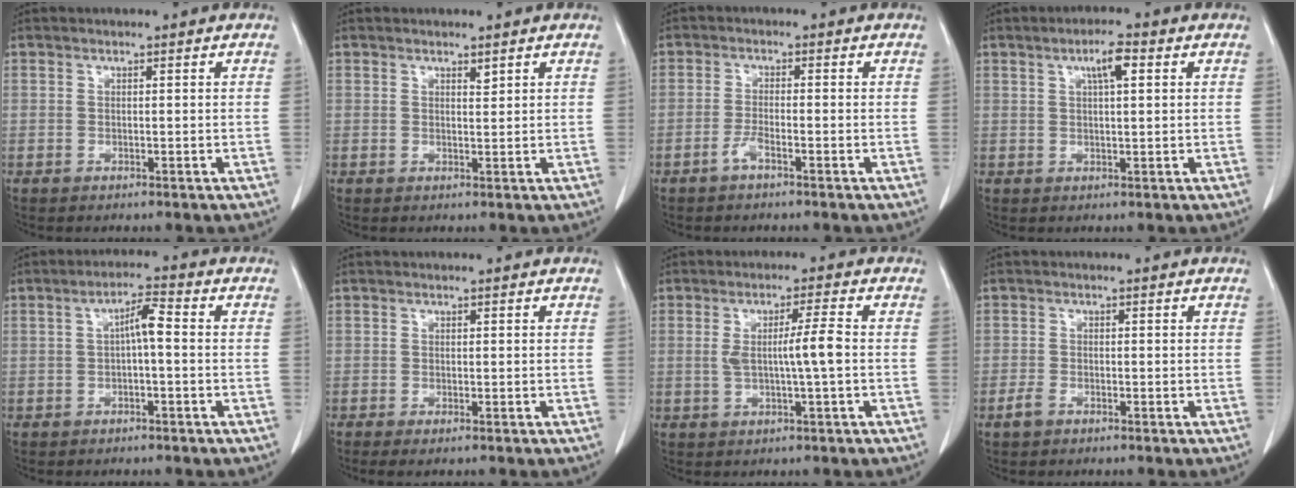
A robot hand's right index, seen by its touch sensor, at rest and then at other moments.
{"total": 0.9, "force": [0.7, 0.2, 0.5], "torque": [-0.013, -0.006, 0.012]}
{"total": 2.1, "force": [-1.4, 0.1, 1.7], "torque": [-0.036, -0.001, -0.031]}
{"total": 3.9, "force": [1.6, 0.7, 3.6], "torque": [-0.065, 0.006, 0.027]}
{"total": 3.9, "force": [0.0, 0.6, 3.8], "torque": [-0.065, 0.014, -0.001]}
{"total": 1.1, "force": [-0.6, 0.2, 0.9], "torque": [-0.017, -0.002, -0.011]}
{"total": 5.1, "force": [-0.1, -0.4, 5.1], "torque": [-0.092, -0.001, -0.001]}
{"total": 1.8, "force": [-1.1, 1.0, 0.9], "torque": [-0.023, 0.002, -0.020]}